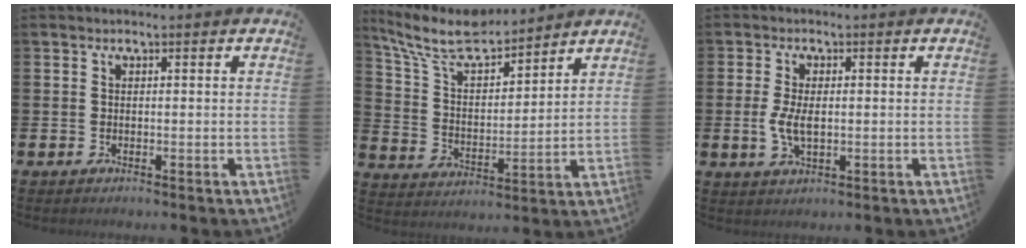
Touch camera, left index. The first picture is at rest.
{"total": 9.5, "force": [8.3, 2.3, 3.9], "torque": [-0.112, -0.041, 0.148]}
{"total": 3.9, "force": [-0.1, 2.0, 3.4], "torque": [-0.068, 0.003, -0.006]}